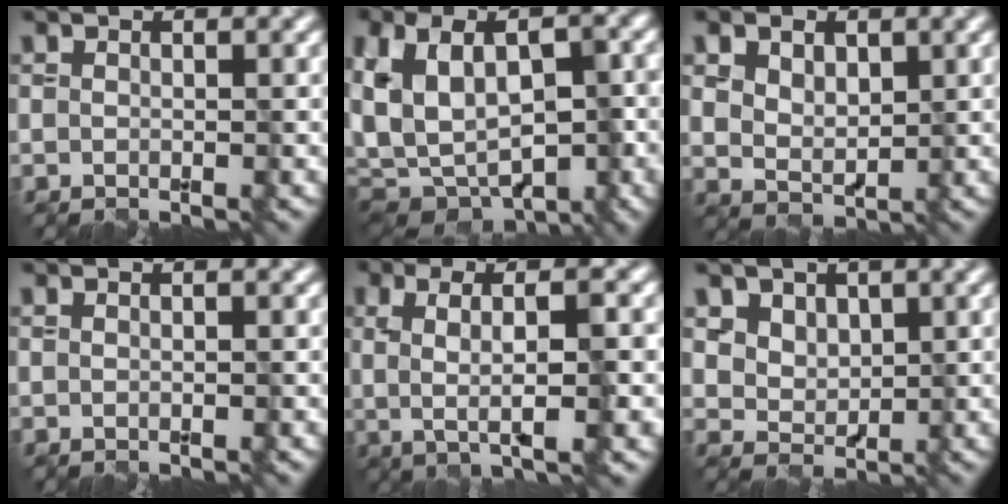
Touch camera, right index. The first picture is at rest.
{"total": 11.1, "force": [-3.1, 7.0, 8.0], "torque": [-0.149, -0.001, -0.029]}
{"total": 3.1, "force": [1.4, 2.1, 1.8], "torque": [-0.037, 0.007, 0.028]}
{"total": 0.8, "force": [0.3, 0.5, 0.6], "torque": [0.002, 0.001, -0.002]}
{"total": 4.6, "force": [-0.5, 1.0, 4.5], "torque": [-0.084, -0.003, 0.001]}
{"total": 3.5, "force": [2.1, 2.6, 1.2], "torque": [-0.053, -0.007, 0.062]}